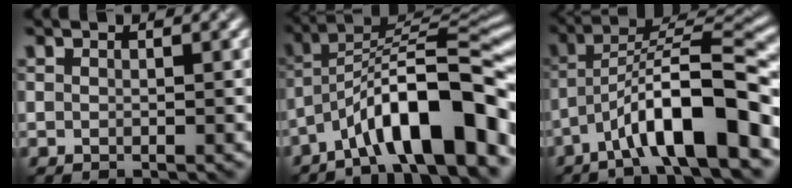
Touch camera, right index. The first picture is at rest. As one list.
[{"total": 11.3, "force": [-5.9, 2.8, 9.3], "torque": [-0.130, 0.025, -0.103]}, {"total": 9.9, "force": [-5.0, 2.1, 8.3], "torque": [-0.128, 0.024, -0.084]}]